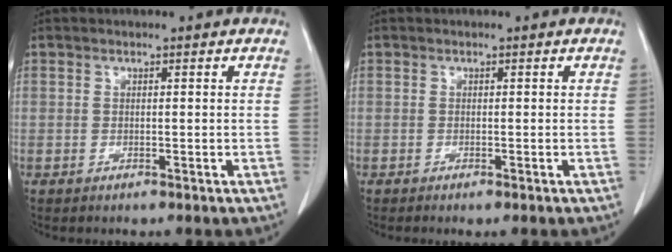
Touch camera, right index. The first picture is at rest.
{"total": 0.6, "force": [-0.4, 0.0, 0.4], "torque": [-0.011, -0.003, -0.006]}